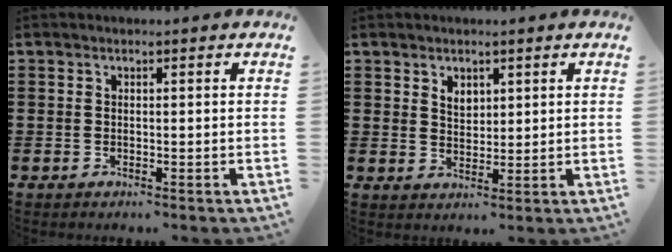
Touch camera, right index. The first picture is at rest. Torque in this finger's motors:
{"motor_torque": [0.07, -0.06, 0.03, 0.02]}